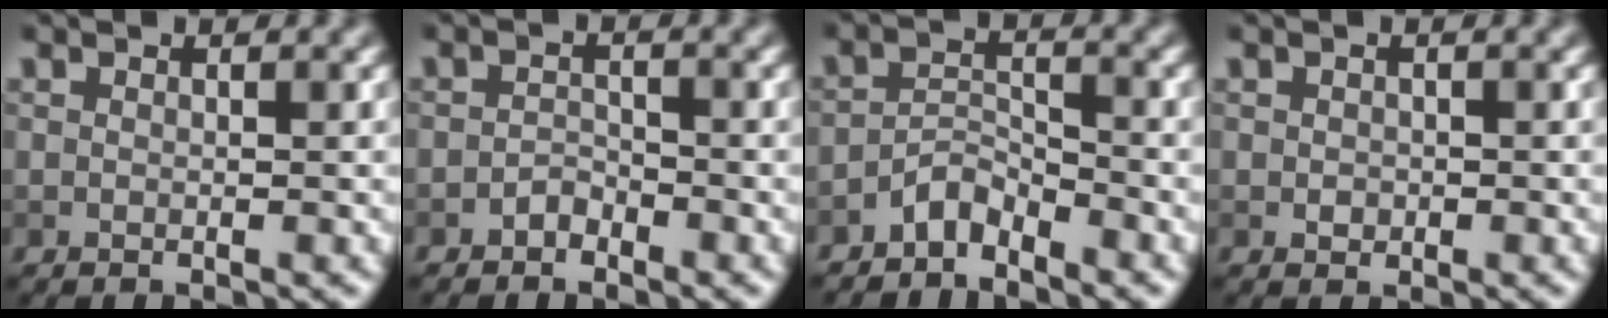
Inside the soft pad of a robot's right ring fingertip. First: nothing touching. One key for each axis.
{"total": 1.2, "fx": -1.0, "fy": 0.6, "fz": 0.4, "tx": -0.005, "ty": 0.004, "tz": -0.019}
{"total": 2.4, "fx": -2.2, "fy": 0.7, "fz": 0.8, "tx": -0.013, "ty": 0.011, "tz": -0.045}
{"total": 0.8, "fx": -0.1, "fy": 0.7, "fz": 0.4, "tx": -0.004, "ty": -0.004, "tz": -0.003}